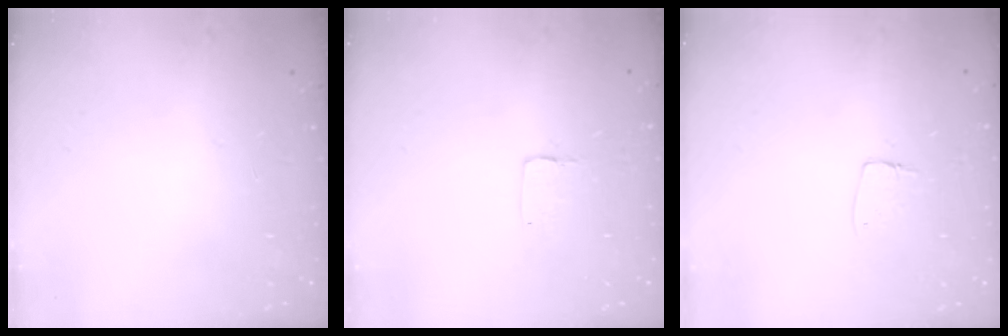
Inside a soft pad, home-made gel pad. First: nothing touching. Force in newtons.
{"total": 1.3, "press": 1.2, "slide": 0.1}
{"total": 5.5, "press": 5.5, "slide": 0.3}